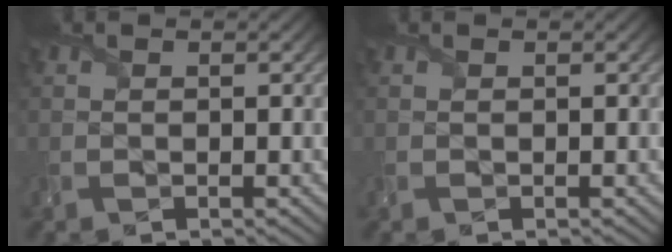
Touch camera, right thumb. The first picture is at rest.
{"total": 0.0}